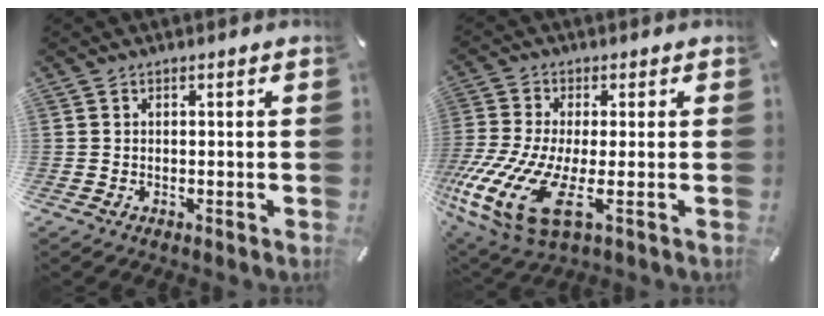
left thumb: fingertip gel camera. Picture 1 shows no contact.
{"total": 15.6, "force": [-3.0, 6.4, 13.9], "torque": [-0.307, -0.020, -0.043]}